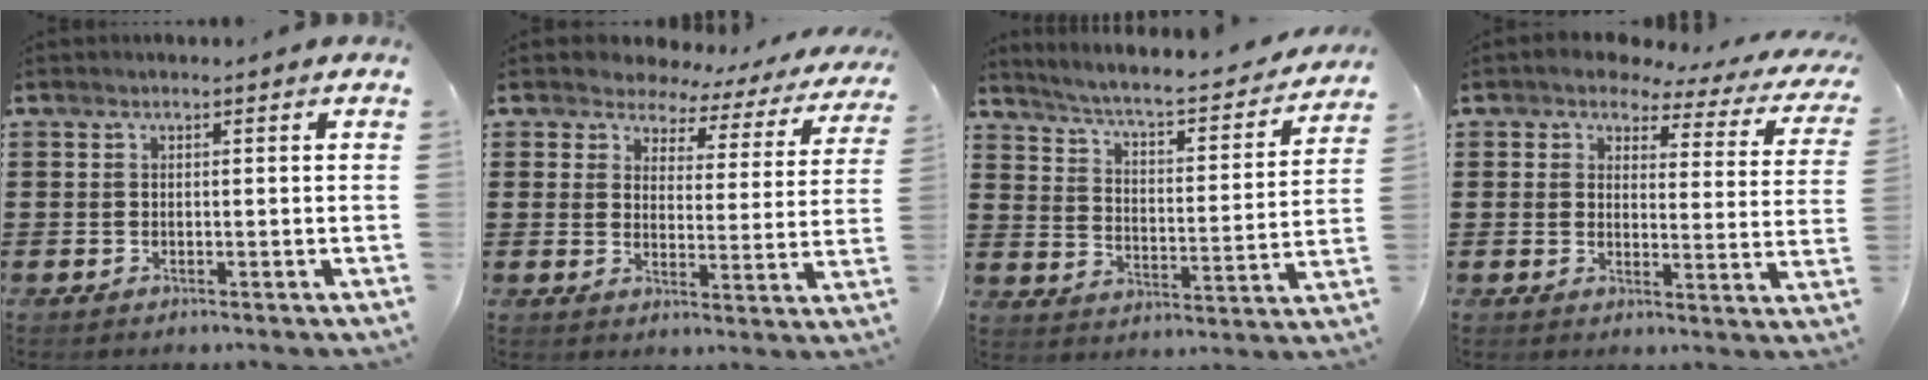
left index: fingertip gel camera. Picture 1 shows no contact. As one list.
[{"total": 3.9, "force": [3.3, 2.0, 0.7], "torque": [-0.037, -0.018, 0.054]}, {"total": 4.6, "force": [4.1, 0.0, 2.2], "torque": [-0.064, -0.036, 0.058]}, {"total": 3.3, "force": [2.7, 1.4, 1.3], "torque": [-0.036, -0.018, 0.040]}]